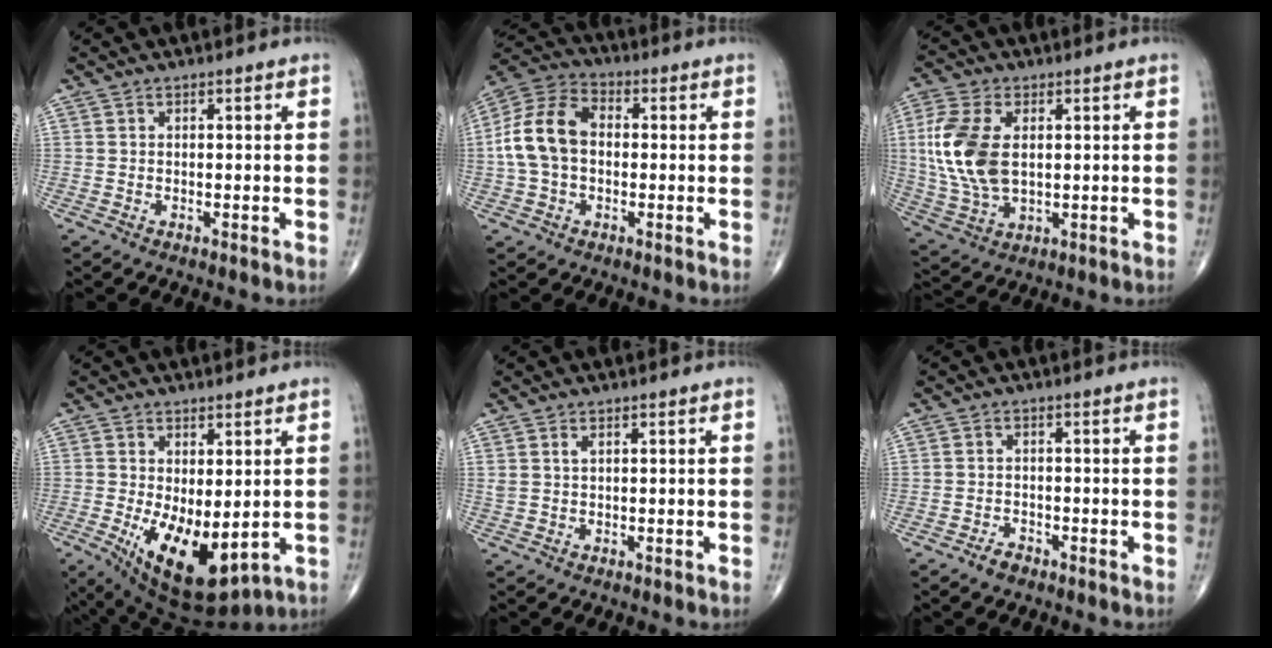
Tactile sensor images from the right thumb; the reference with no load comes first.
{"total": 12.2, "force": [-0.1, 8.4, 8.8], "torque": [-0.175, 0.036, -0.011]}
{"total": 14.2, "force": [1.7, 8.2, 11.4], "torque": [-0.256, -0.004, 0.038]}
{"total": 12.8, "force": [-2.3, 6.1, 11.0], "torque": [-0.178, -0.026, -0.012]}
{"total": 1.3, "force": [0.7, 0.5, 1.0], "torque": [-0.023, 0.006, 0.018]}
{"total": 2.3, "force": [-1.7, 1.3, 0.9], "torque": [-0.017, 0.007, -0.029]}